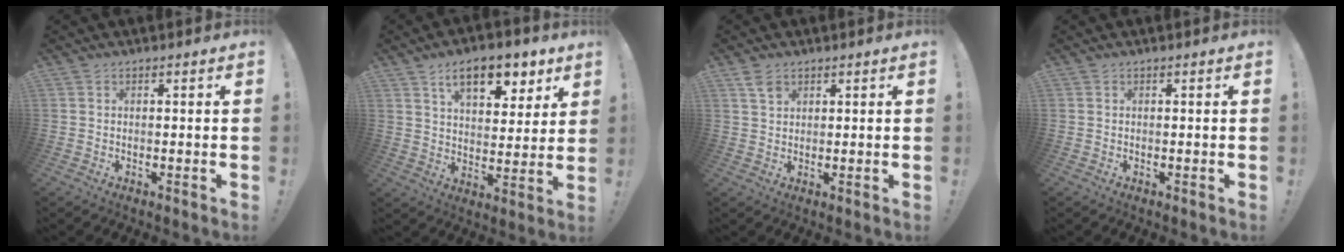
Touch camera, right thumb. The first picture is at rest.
{"total": 13.5, "force": [7.9, 6.6, 8.6], "torque": [-0.115, -0.040, 0.134]}
{"total": 3.1, "force": [2.0, 1.8, 1.7], "torque": [-0.026, -0.006, 0.036]}
{"total": 0.0}